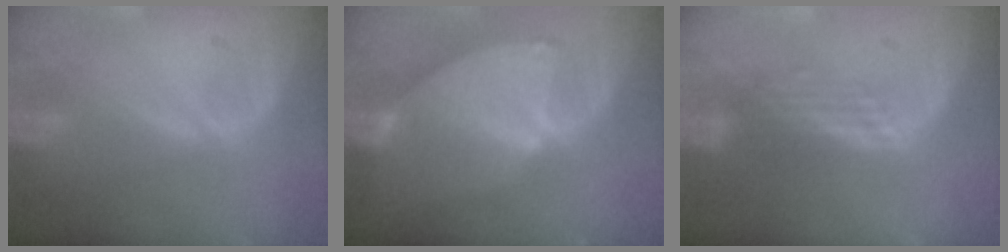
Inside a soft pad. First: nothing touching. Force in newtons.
{"total": 7.6, "press": 6.9, "slide": 3.3}
{"total": 3.0, "press": 2.5, "slide": 1.7}